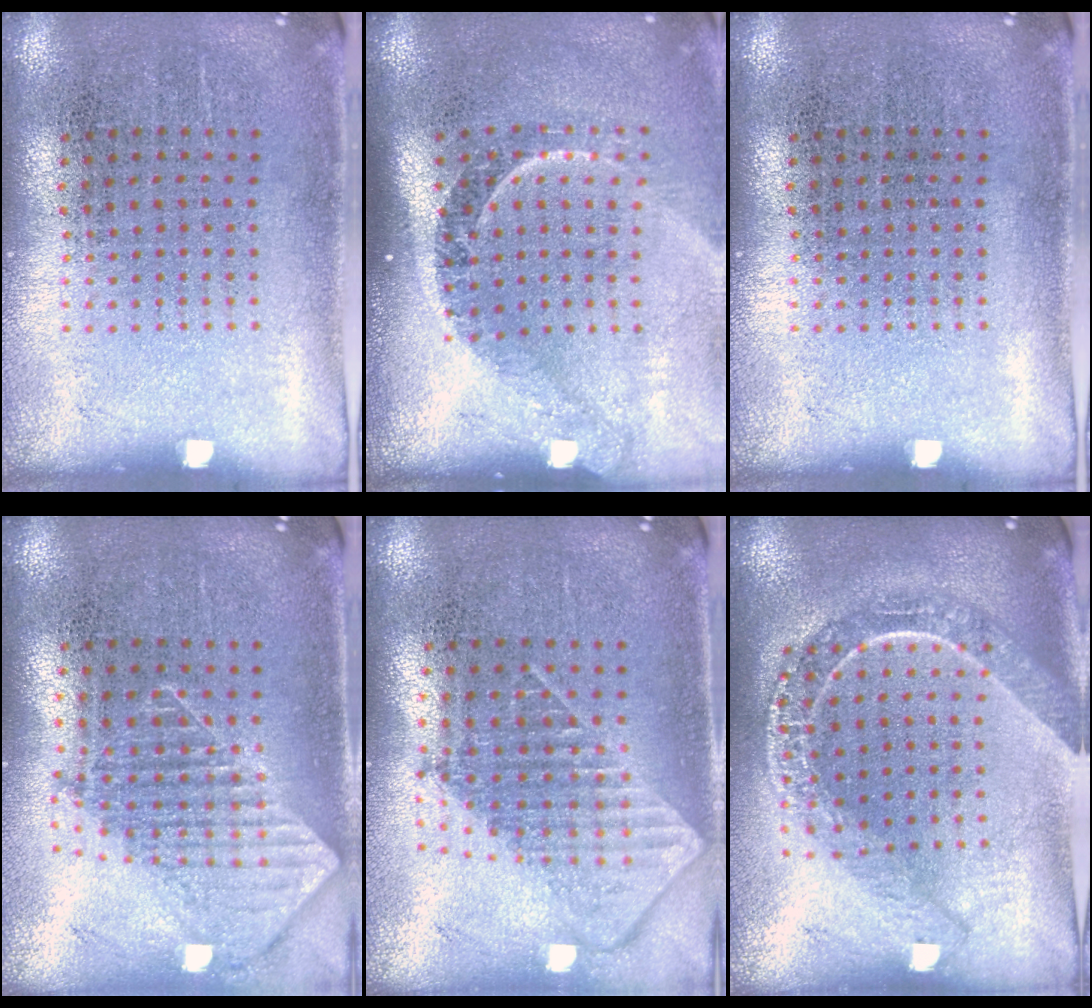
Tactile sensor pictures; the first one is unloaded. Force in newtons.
{"total": 2.3, "press": 1.6, "slide": 1.6}
{"total": 0.0}
{"total": 1.9, "press": 1.5, "slide": 1.2}
{"total": 1.9, "press": 1.5, "slide": 1.2}
{"total": 2.2, "press": 1.8, "slide": 1.2}